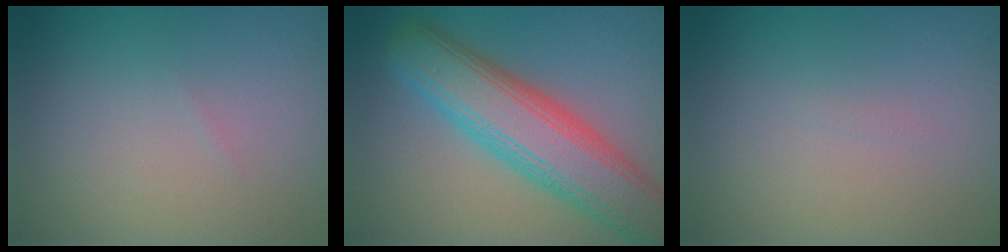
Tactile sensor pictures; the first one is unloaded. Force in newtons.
{"total": 9.0, "press": 9.0, "slide": 0.2}
{"total": 0.0}